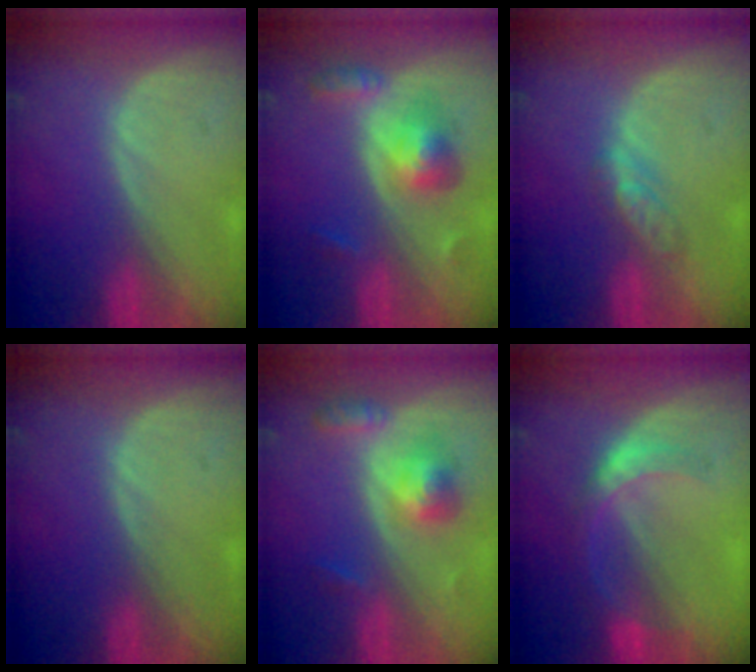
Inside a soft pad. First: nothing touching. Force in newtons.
{"total": 5.7, "press": 5.7, "slide": 0.4}
{"total": 3.5, "press": 3.3, "slide": 1.4}
{"total": 0.0}
{"total": 5.3, "press": 5.0, "slide": 1.7}
{"total": 5.5, "press": 5.2, "slide": 2.0}